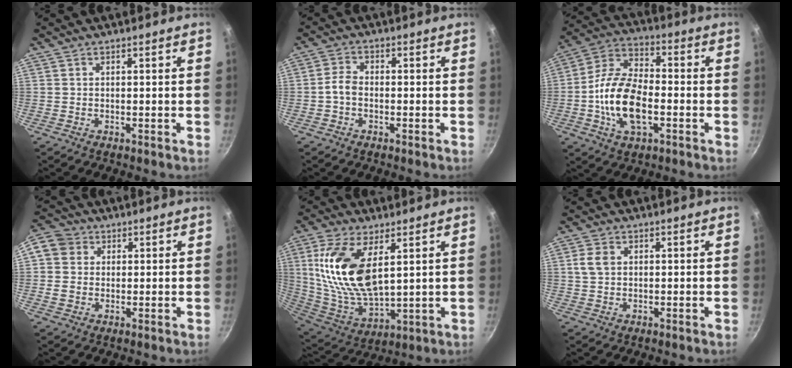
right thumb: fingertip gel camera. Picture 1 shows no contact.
{"total": 3.0, "force": [-0.9, 2.0, 2.1], "torque": [-0.043, 0.018, -0.027]}
{"total": 15.4, "force": [-3.3, 8.3, 12.6], "torque": [-0.226, 0.033, -0.076]}
{"total": 8.7, "force": [1.7, 7.8, 3.6], "torque": [-0.047, 0.014, 0.019]}
{"total": 18.3, "force": [5.4, 8.9, 15.0], "torque": [-0.294, -0.033, 0.114]}
{"total": 3.4, "force": [0.7, 2.6, 2.1], "torque": [-0.035, 0.004, 0.011]}